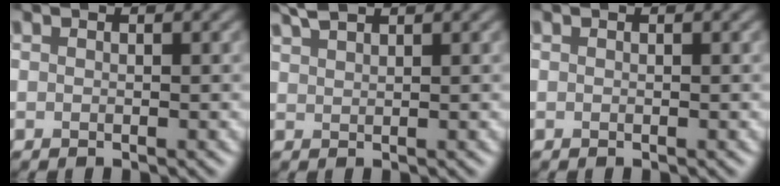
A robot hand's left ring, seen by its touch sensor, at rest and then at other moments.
{"total": 2.1, "force": [1.8, 0.3, 1.0], "torque": [-0.023, 0.011, 0.040]}
{"total": 0.0}